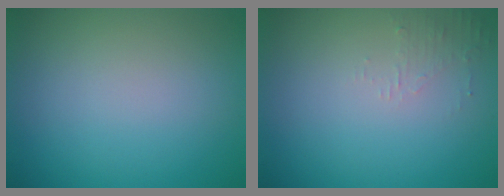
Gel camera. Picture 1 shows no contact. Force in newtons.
{"total": 1.3, "press": 1.2, "slide": 0.3}